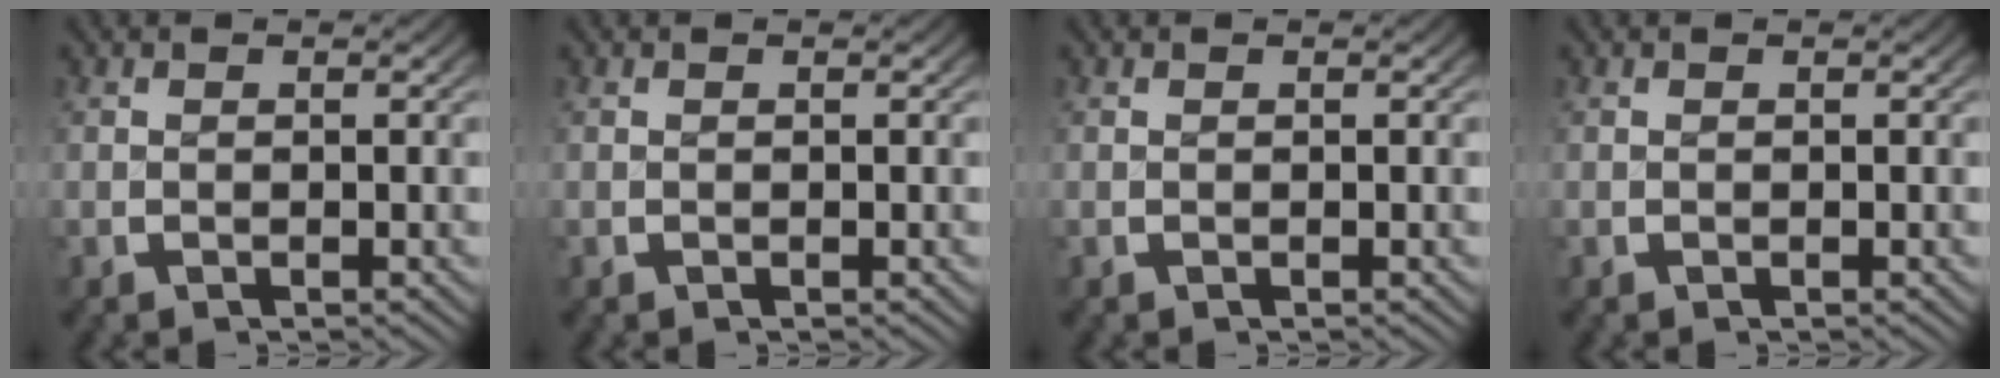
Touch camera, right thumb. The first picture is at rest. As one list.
[{"total": 0.0}, {"total": 0.0}, {"total": 0.0}]